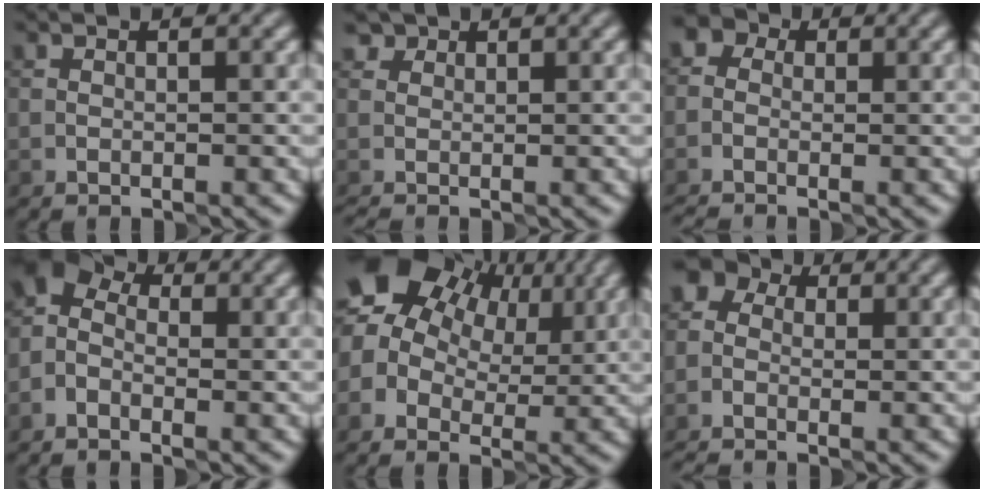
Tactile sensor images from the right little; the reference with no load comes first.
{"total": 1.0, "force": [0.2, 0.9, 0.4], "torque": [-0.005, 0.005, -0.003]}
{"total": 2.8, "force": [-1.1, 2.3, 1.2], "torque": [-0.016, 0.013, -0.031]}
{"total": 3.9, "force": [-0.5, 2.8, 2.7], "torque": [-0.059, 0.020, -0.017]}
{"total": 11.0, "force": [5.2, 7.2, 6.5], "torque": [-0.116, 0.035, 0.080]}
{"total": 3.5, "force": [-1.1, 2.9, 1.6], "torque": [-0.026, 0.012, -0.028]}